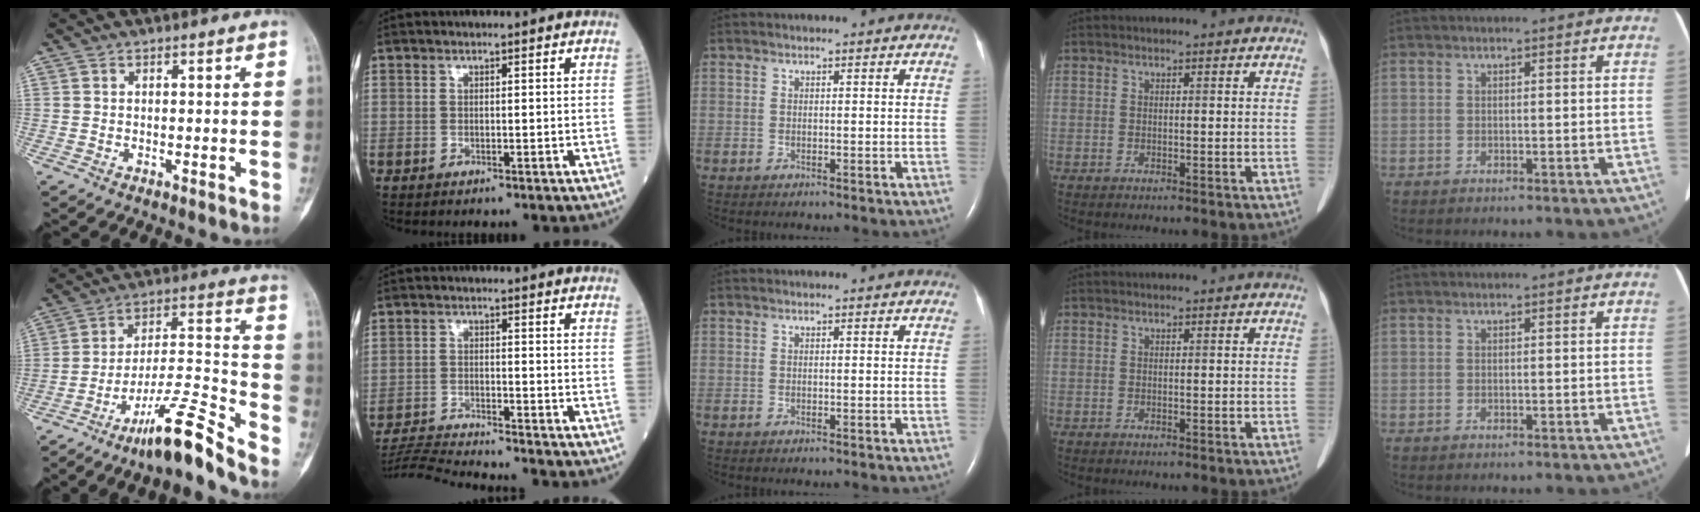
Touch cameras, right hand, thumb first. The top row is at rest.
{"thumb": {"total": 13.9, "force": [-10.6, 0.9, 8.8], "torque": [-0.152, 0.088, -0.182]}, "index": {"total": 10.4, "force": [-9.9, -1.5, 2.8], "torque": [-0.039, -0.013, -0.166]}}